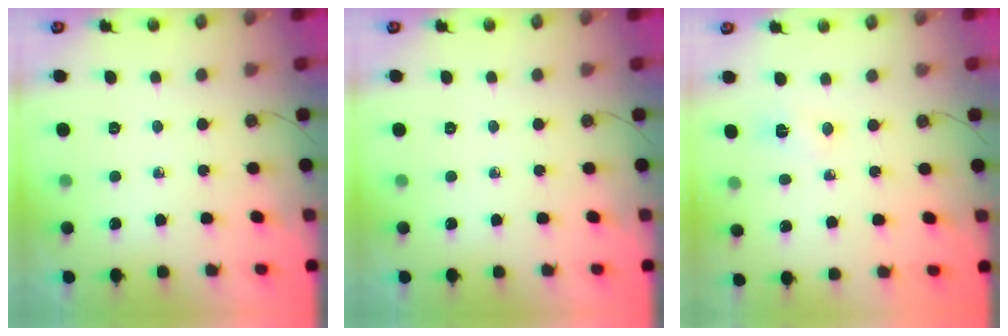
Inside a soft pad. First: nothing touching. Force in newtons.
{"total": 0.0}
{"total": 2.3, "press": 2.2, "slide": 0.4}